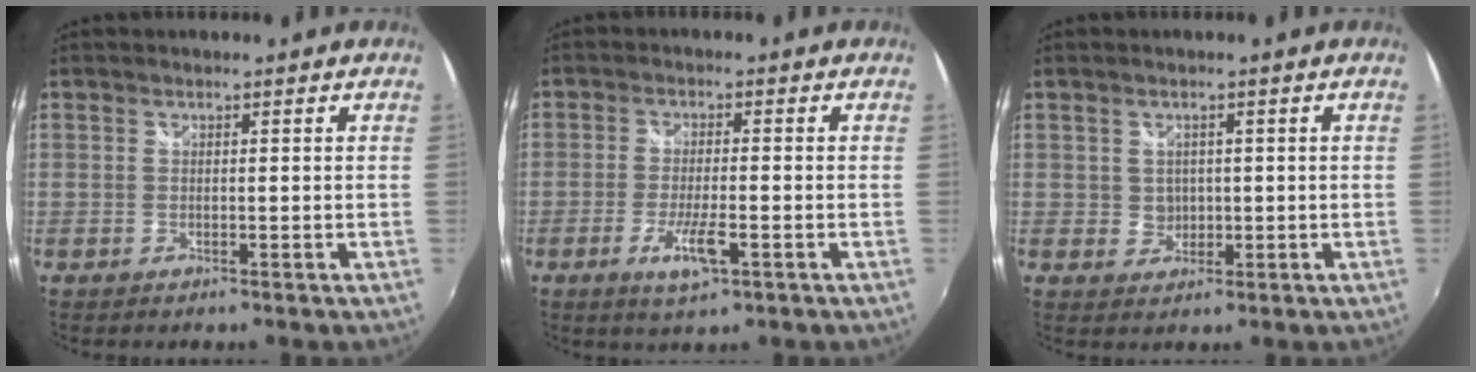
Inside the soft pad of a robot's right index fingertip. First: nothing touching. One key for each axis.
{"total": 6.2, "fx": -2.8, "fy": 1.3, "fz": 5.3, "tx": -0.111, "ty": -0.013, "tz": -0.050}
{"total": 2.5, "fx": 0.3, "fy": 2.4, "fz": 0.7, "tx": -0.009, "ty": 0.004, "tz": 0.007}